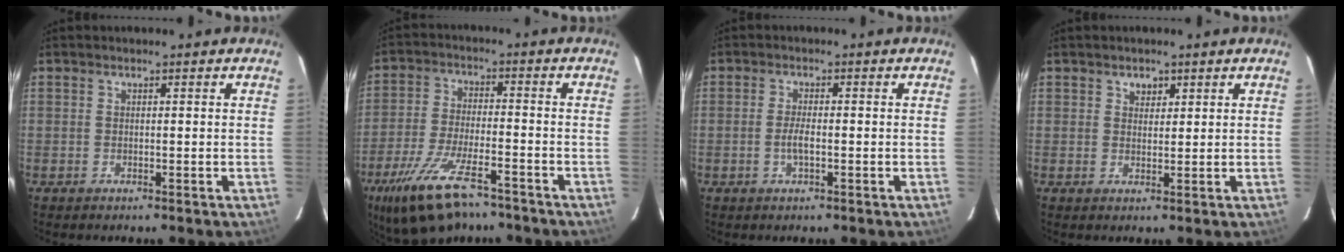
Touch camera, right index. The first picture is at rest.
{"total": 15.9, "force": [-11.0, 5.6, 10.0], "torque": [-0.213, -0.034, -0.191]}
{"total": 2.5, "force": [-0.8, 0.5, 2.3], "torque": [-0.048, 0.001, -0.015]}
{"total": 2.0, "force": [1.1, 1.5, 0.6], "torque": [-0.004, 0.006, 0.019]}